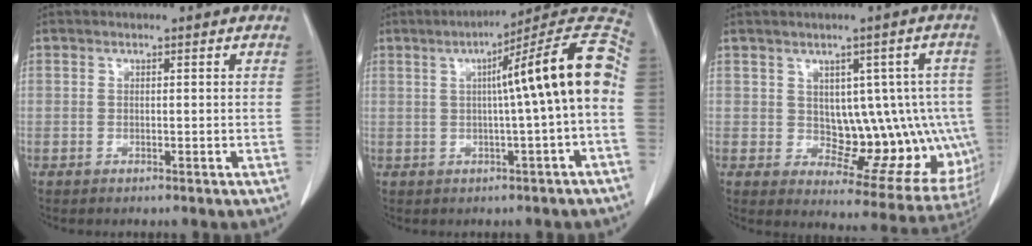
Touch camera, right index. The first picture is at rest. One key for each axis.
{"total": 14.7, "fx": 0.7, "fy": -0.5, "fz": 14.7, "tx": -0.198, "ty": 0.039, "tz": 0.003}
{"total": 12.5, "fx": 0.6, "fy": 6.7, "fz": 10.6, "tx": -0.107, "ty": 0.015, "tz": 0.027}